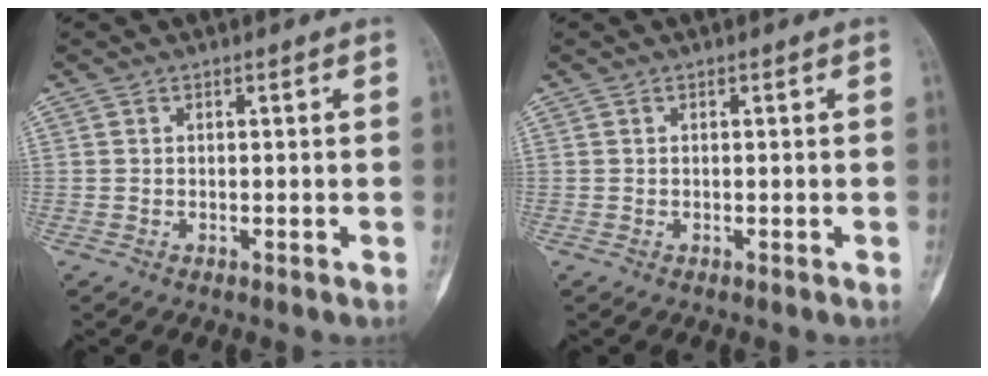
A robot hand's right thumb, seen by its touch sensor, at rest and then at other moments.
{"total": 0.0}